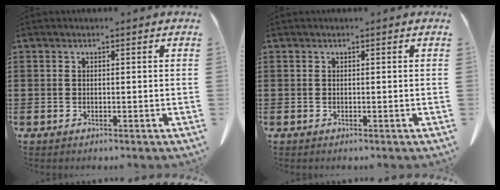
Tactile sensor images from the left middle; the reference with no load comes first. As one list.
[{"total": 0.0}]